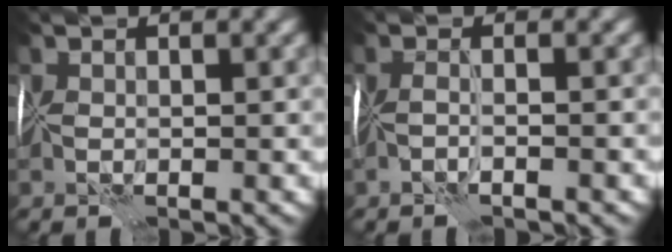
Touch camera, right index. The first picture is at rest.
{"total": 1.7, "force": [-1.0, -1.3, -0.3], "torque": [0.004, -0.003, -0.024]}